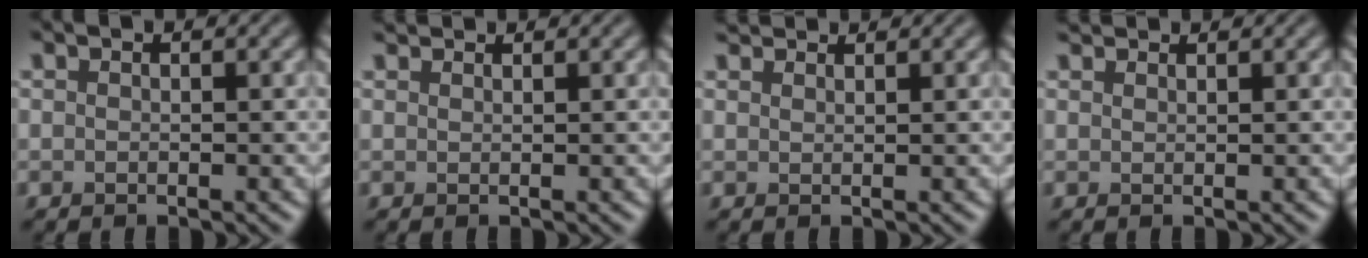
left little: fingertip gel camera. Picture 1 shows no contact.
{"total": 1.7, "force": [1.6, 0.1, 0.4], "torque": [-0.013, 0.002, 0.020]}
{"total": 2.5, "force": [2.4, 0.3, 0.6], "torque": [-0.016, 0.005, 0.034]}
{"total": 2.0, "force": [1.9, 0.2, 0.5], "torque": [-0.015, 0.004, 0.026]}